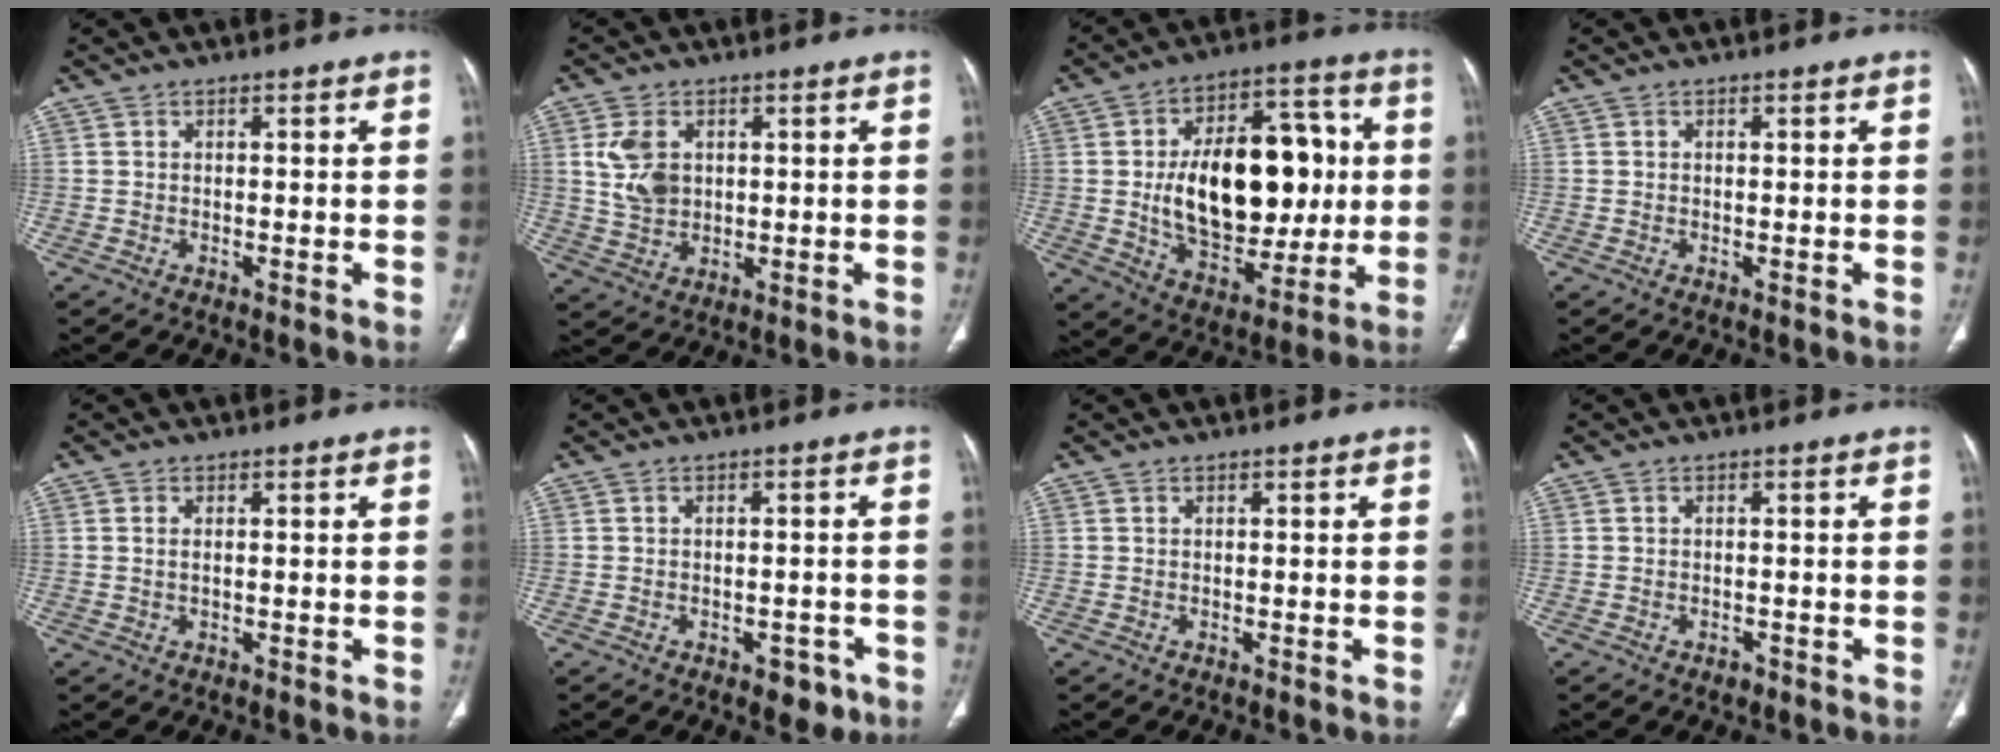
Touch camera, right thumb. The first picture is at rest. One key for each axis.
{"total": 6.9, "fx": 1.7, "fy": 4.9, "fz": 4.6, "tx": -0.083, "ty": -0.003, "tz": 0.042}
{"total": 25.5, "fx": 1.0, "fy": 15.1, "fz": 20.5, "tx": -0.280, "ty": 0.011, "tz": 0.029}
{"total": 0.0}
{"total": 0.9, "fx": 0.2, "fy": 0.3, "fz": 0.8, "tx": -0.022, "ty": 0.000, "tz": 0.005}
{"total": 4.0, "fx": -2.2, "fy": 2.4, "fz": 2.3, "tx": -0.011, "ty": 0.012, "tz": -0.022}
{"total": 0.0}
{"total": 1.2, "fx": -0.7, "fy": 0.8, "fz": 0.5, "tx": -0.006, "ty": 0.002, "tz": -0.010}